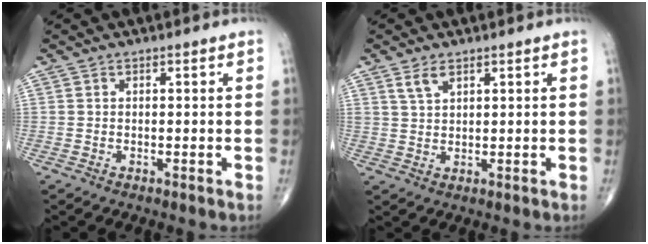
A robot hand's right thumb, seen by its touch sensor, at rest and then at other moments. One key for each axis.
{"total": 2.9, "fx": 1.9, "fy": 1.3, "fz": 1.8, "tx": -0.035, "ty": -0.006, "tz": 0.043}